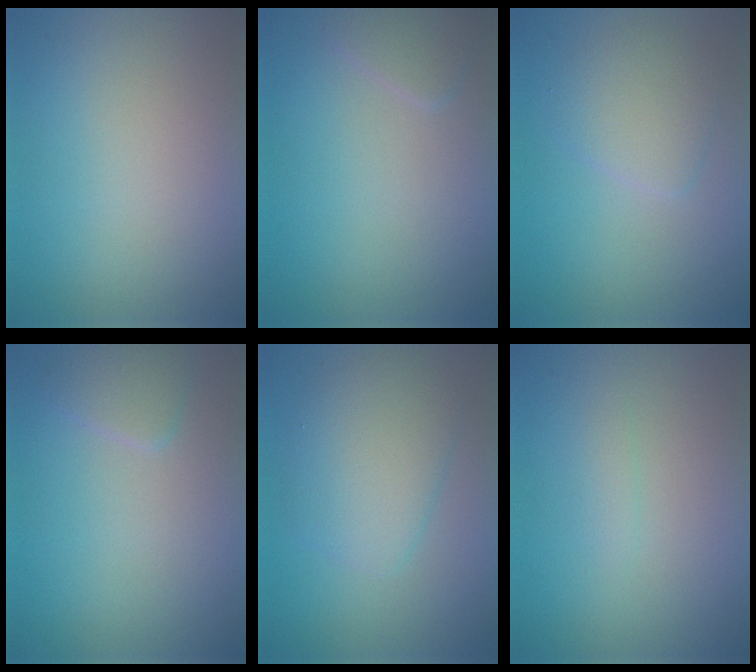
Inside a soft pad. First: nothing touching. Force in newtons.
{"total": 1.2, "press": 1.2, "slide": 0.1}
{"total": 2.7, "press": 2.7, "slide": 0.1}
{"total": 1.5, "press": 1.5, "slide": 0.1}
{"total": 4.4, "press": 4.4, "slide": 0.1}
{"total": 0.7, "press": 0.7, "slide": 0.0}